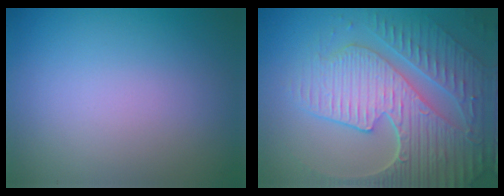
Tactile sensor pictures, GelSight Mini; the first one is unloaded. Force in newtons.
{"total": 8.8, "press": 6.4, "slide": 6.1}